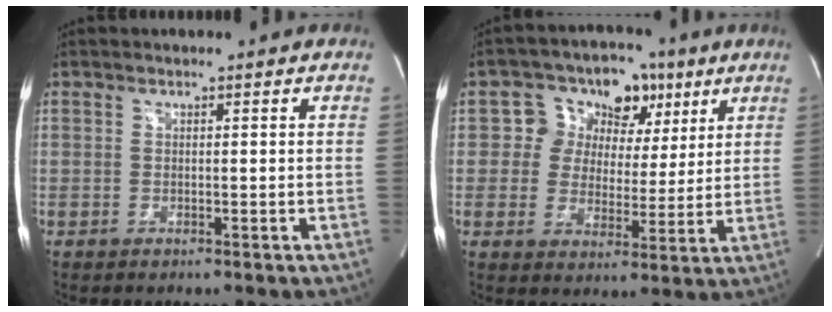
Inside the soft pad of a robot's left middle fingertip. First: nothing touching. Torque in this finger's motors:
{"motor_torque": [0.23, -0.22, 0.08, 0.04]}